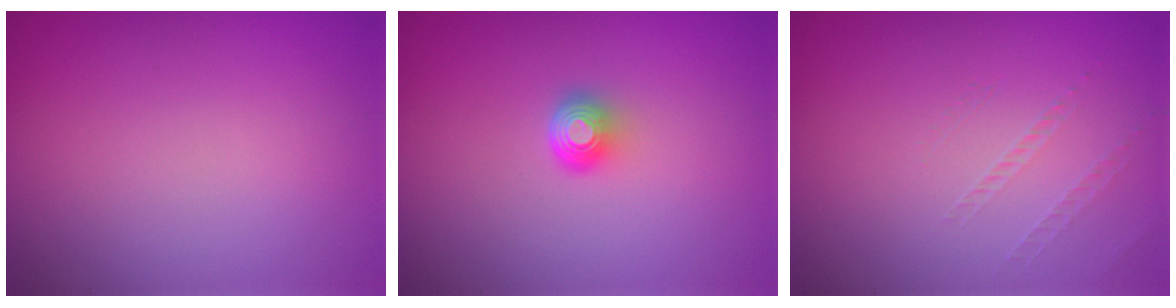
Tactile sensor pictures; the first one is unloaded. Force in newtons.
{"total": 2.0, "press": 1.3, "slide": 1.5}
{"total": 0.9, "press": 0.1, "slide": 0.9}